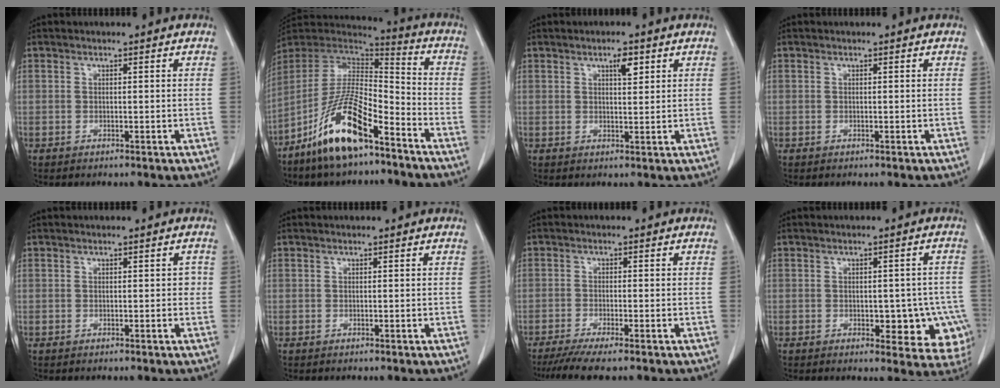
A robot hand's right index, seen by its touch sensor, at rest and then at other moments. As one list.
[{"total": 15.5, "force": [-9.8, 3.8, 11.5], "torque": [-0.221, -0.002, -0.179]}, {"total": 2.8, "force": [1.5, 0.8, 2.2], "torque": [-0.038, -0.001, 0.024]}, {"total": 0.0}, {"total": 1.0, "force": [0.0, 0.7, 0.7], "torque": [-0.001, 0.005, -0.001]}, {"total": 0.0}, {"total": 5.9, "force": [-4.7, -0.1, 3.7], "torque": [-0.058, -0.015, -0.078]}, {"total": 9.0, "force": [-2.6, 4.8, 7.1], "torque": [-0.056, 0.009, -0.027]}]